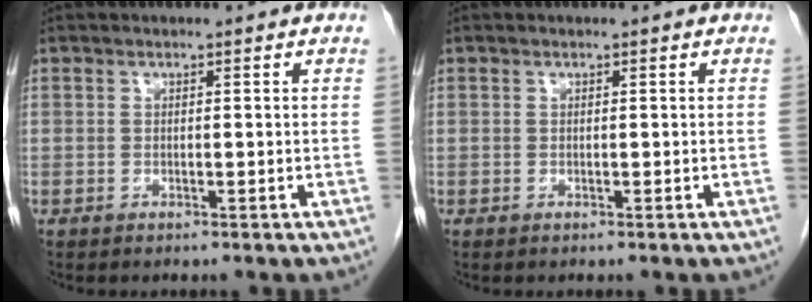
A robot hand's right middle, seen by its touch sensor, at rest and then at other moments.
{"total": 0.0}